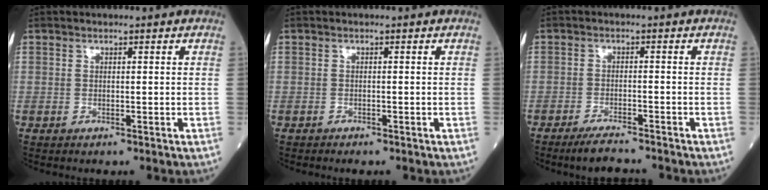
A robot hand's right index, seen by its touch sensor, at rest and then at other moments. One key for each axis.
{"total": 1.3, "fx": -1.1, "fy": 0.4, "fz": 0.5, "tx": -0.012, "ty": -0.002, "tz": -0.013}
{"total": 4.6, "fx": -4.1, "fy": 0.4, "fz": 2.0, "tx": -0.039, "ty": -0.012, "tz": -0.073}